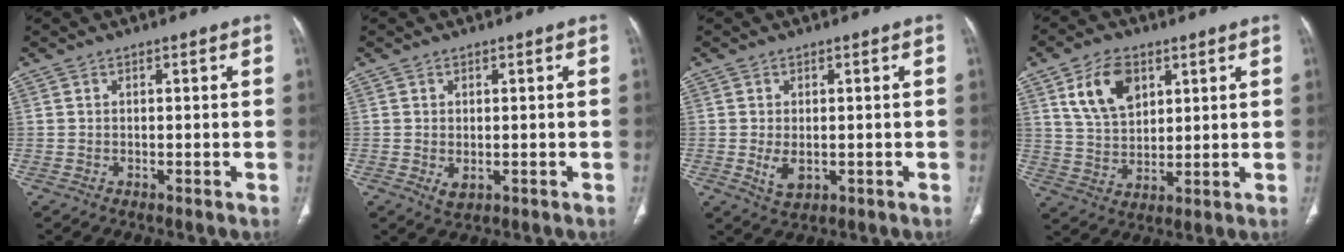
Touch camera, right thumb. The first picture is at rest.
{"total": 2.0, "force": [-0.3, 1.2, 1.5], "torque": [-0.024, -0.002, 0.004]}
{"total": 3.5, "force": [-0.5, 2.2, 2.8], "torque": [-0.048, -0.007, 0.002]}
{"total": 10.6, "force": [4.8, 6.6, 6.7], "torque": [-0.102, -0.017, 0.095]}